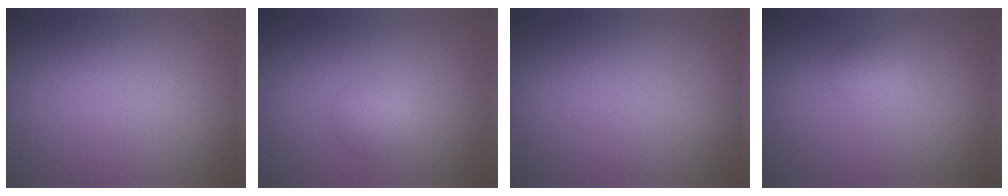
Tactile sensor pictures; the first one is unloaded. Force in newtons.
{"total": 1.9, "press": 1.9, "slide": 0.1}
{"total": 0.0}
{"total": 1.4, "press": 1.4, "slide": 0.1}